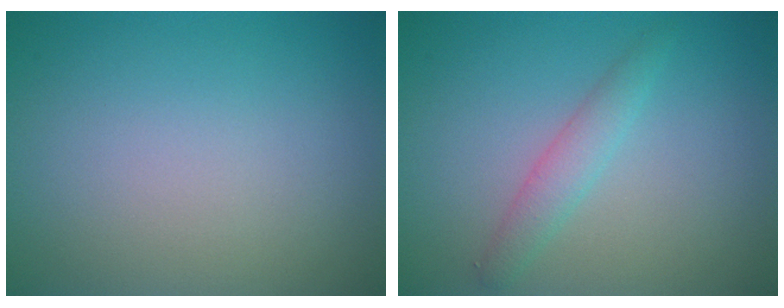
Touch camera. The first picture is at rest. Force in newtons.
{"total": 2.0, "press": 2.0, "slide": 0.1}